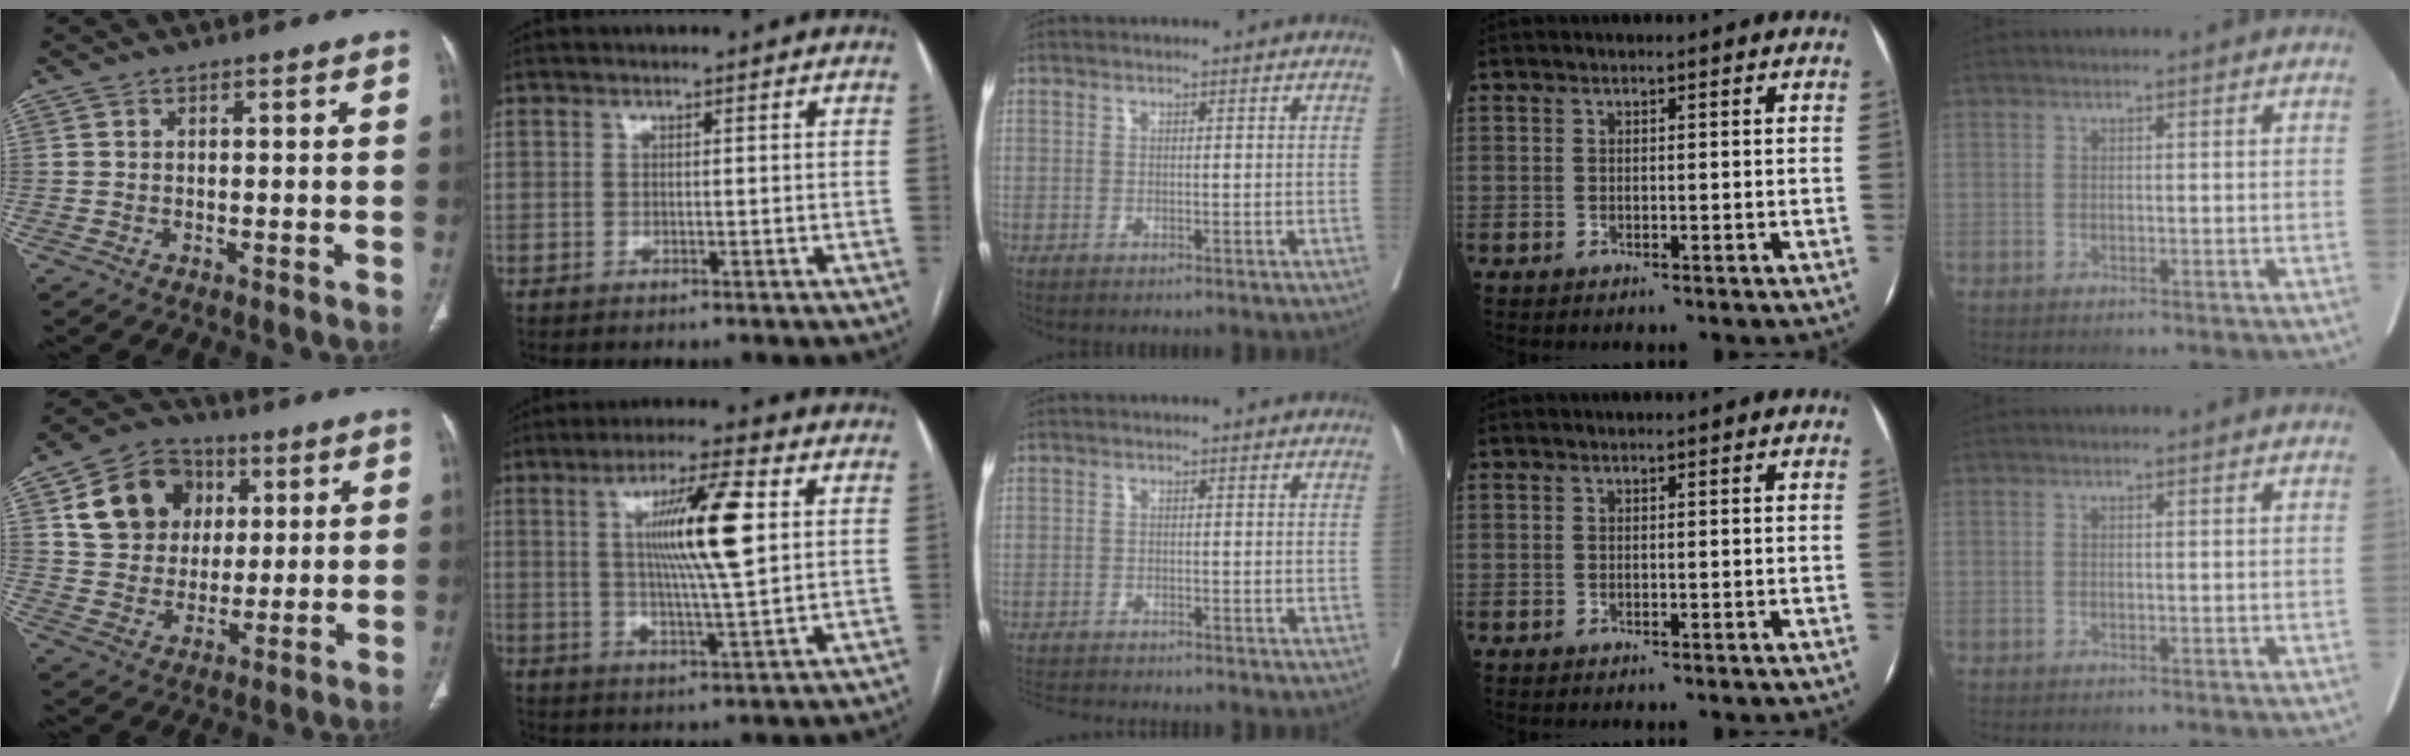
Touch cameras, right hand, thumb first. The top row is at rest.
{"thumb": {"total": 14.9, "force": [4.9, 12.4, 6.8], "torque": [-0.090, 0.004, 0.087]}, "index": {"total": 12.1, "force": [2.8, 0.5, 11.8], "torque": [-0.205, 0.002, 0.050]}, "middle": {"total": 5.0, "force": [-4.8, 0.1, 1.1], "torque": [-0.016, -0.014, -0.080]}}